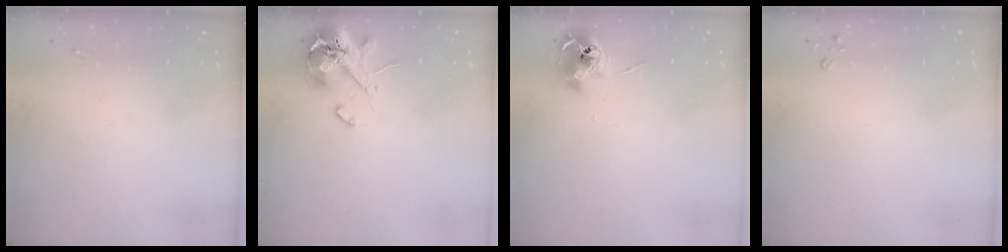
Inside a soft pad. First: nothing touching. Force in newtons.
{"total": 11.6, "press": 11.4, "slide": 1.8}
{"total": 10.2, "press": 10.2, "slide": 0.4}
{"total": 2.3, "press": 2.3, "slide": 0.3}